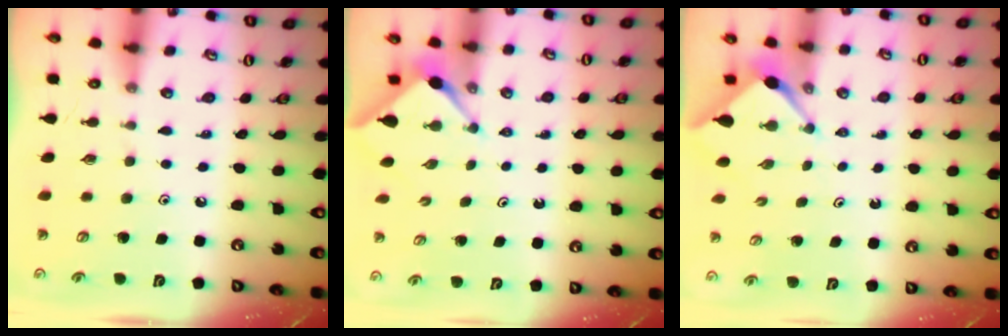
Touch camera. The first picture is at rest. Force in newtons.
{"total": 3.1, "press": 3.1, "slide": 0.3}
{"total": 2.6, "press": 2.6, "slide": 0.3}